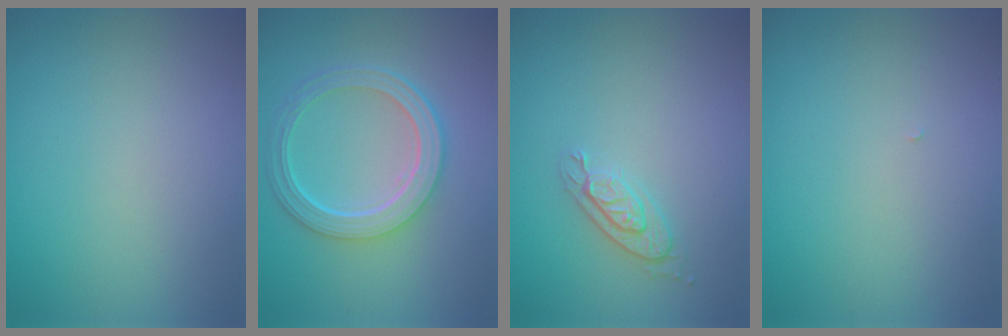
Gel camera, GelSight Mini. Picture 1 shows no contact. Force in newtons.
{"total": 5.4, "press": 4.0, "slide": 3.6}
{"total": 2.0, "press": 1.8, "slide": 0.9}
{"total": 0.0}